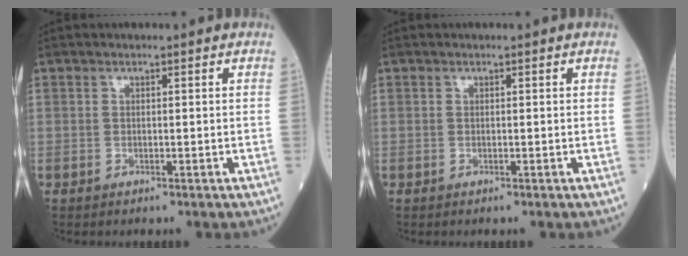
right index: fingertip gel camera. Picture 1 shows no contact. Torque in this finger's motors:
{"motor_torque": [0.01, 0.00, 0.01, -0.01]}